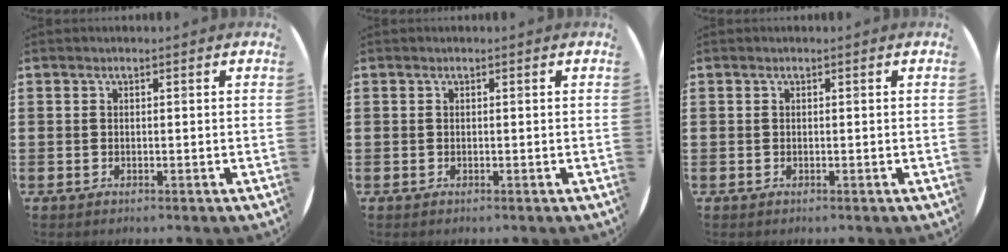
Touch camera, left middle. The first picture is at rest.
{"total": 0.0}
{"total": 0.0}